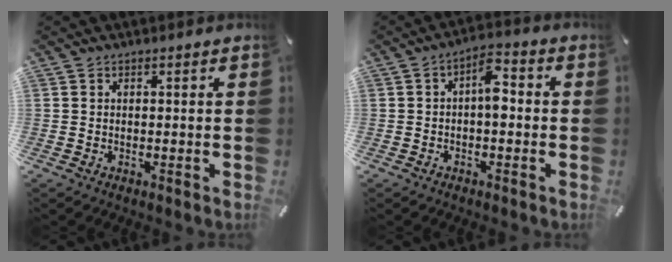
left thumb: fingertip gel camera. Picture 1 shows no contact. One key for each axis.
{"total": 5.8, "fx": -0.3, "fy": 3.0, "fz": 4.9, "tx": -0.075, "ty": 0.010, "tz": -0.010}